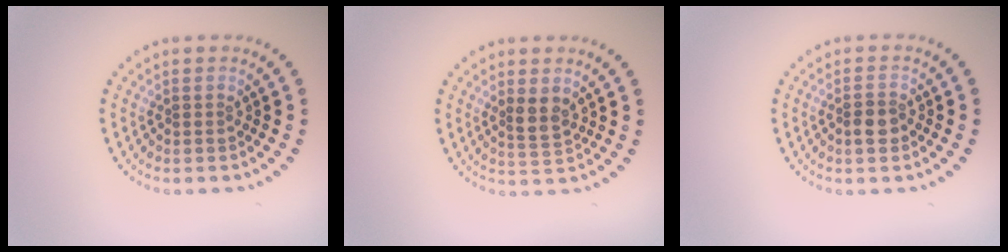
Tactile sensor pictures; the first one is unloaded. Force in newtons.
{"total": 2.0, "press": 1.7, "slide": 0.9}
{"total": 1.8, "press": 1.7, "slide": 0.5}